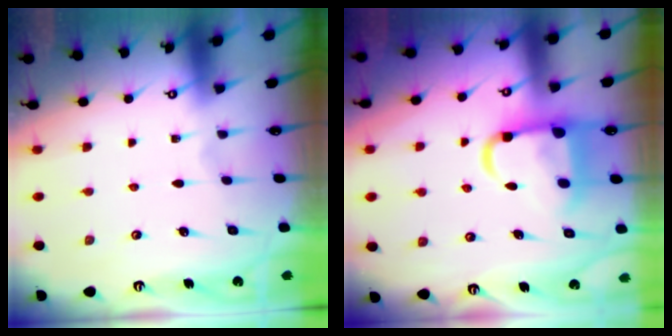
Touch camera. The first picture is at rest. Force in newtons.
{"total": 11.2, "press": 11.1, "slide": 1.4}